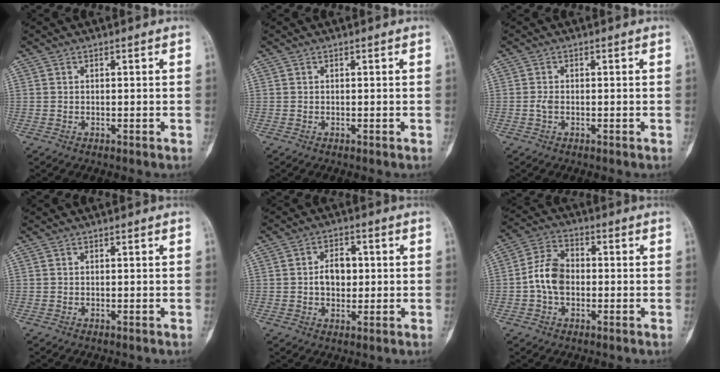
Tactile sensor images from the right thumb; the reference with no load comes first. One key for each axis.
{"total": 0.0}
{"total": 1.2, "fx": -0.3, "fy": 0.7, "fz": 1.0, "tx": -0.024, "ty": -0.001, "tz": -0.006}
{"total": 0.0}
{"total": 6.0, "fx": 0.3, "fy": 4.2, "fz": 4.3, "tx": -0.045, "ty": 0.008, "tz": 0.003}
{"total": 8.1, "fx": -0.9, "fy": 5.7, "fz": 5.8, "tx": -0.100, "ty": 0.023, "tz": -0.027}